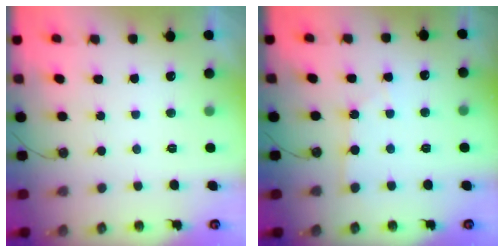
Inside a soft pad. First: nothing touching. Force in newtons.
{"total": 4.6, "press": 4.6, "slide": 0.7}